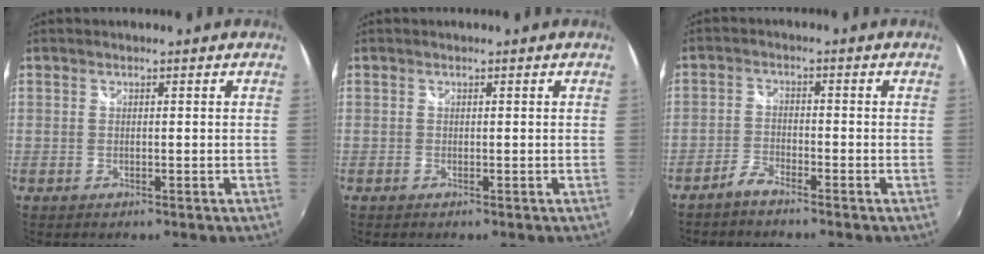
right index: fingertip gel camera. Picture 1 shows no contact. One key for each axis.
{"total": 0.0}
{"total": 2.7, "fx": -2.5, "fy": 0.6, "fz": 1.0, "tx": -0.034, "ty": 0.003, "tz": -0.053}